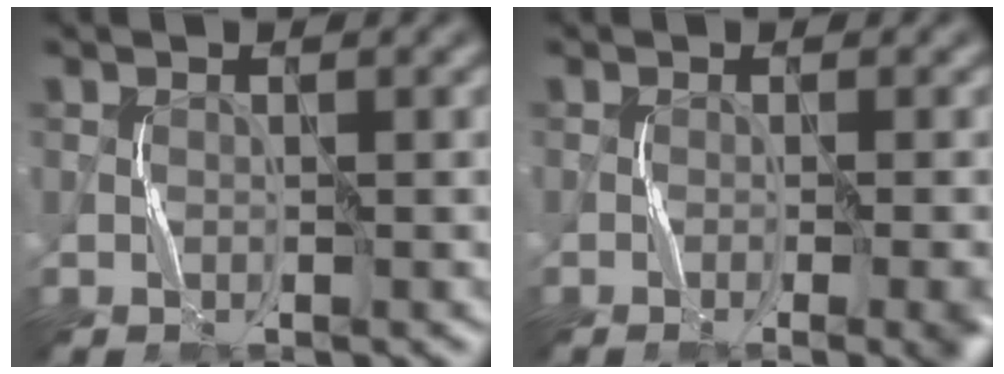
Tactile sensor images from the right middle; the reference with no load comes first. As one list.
[{"total": 4.0, "force": [-1.7, 1.0, 3.5], "torque": [-0.036, 0.002, -0.022]}]